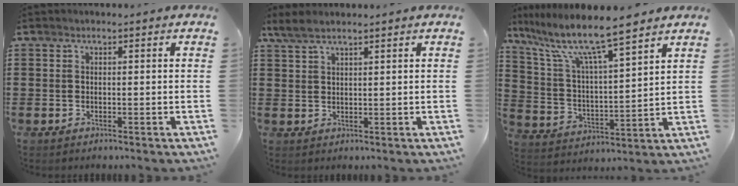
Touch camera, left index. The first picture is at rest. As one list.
[{"total": 2.5, "force": [2.0, 0.6, 1.4], "torque": [-0.032, 0.002, 0.037]}, {"total": 9.4, "force": [7.9, 0.3, 5.1], "torque": [-0.131, -0.046, 0.129]}]